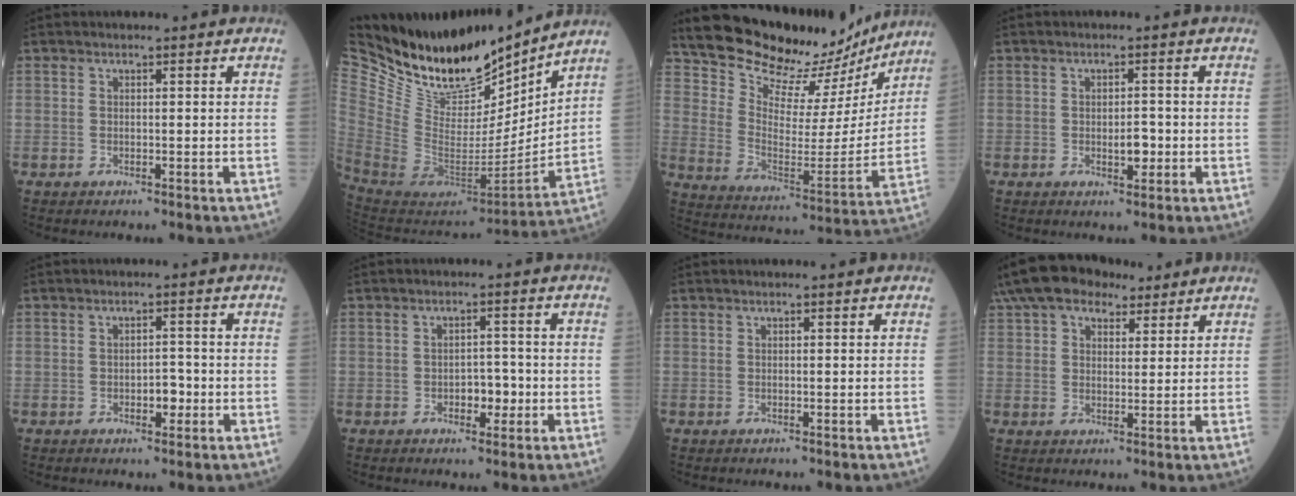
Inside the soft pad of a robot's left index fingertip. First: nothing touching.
{"total": 26.6, "force": [22.3, 9.3, 11.0], "torque": [-0.246, -0.031, 0.388]}
{"total": 19.2, "force": [17.6, 5.6, 5.5], "torque": [-0.087, -0.032, 0.255]}
{"total": 2.5, "force": [-0.9, 1.2, 2.0], "torque": [-0.027, -0.003, -0.013]}
{"total": 2.6, "force": [-1.3, 1.4, 1.8], "torque": [-0.019, 0.001, -0.019]}
{"total": 3.3, "force": [-1.4, 1.9, 2.3], "torque": [-0.026, 0.001, -0.021]}
{"total": 0.0}
{"total": 15.1, "force": [10.2, 8.2, 7.4], "torque": [-0.162, 0.061, 0.173]}